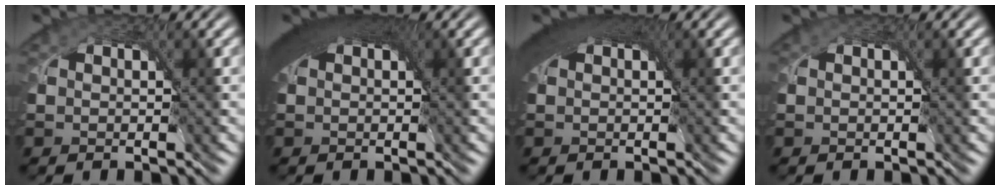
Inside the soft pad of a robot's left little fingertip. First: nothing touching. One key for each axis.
{"total": 7.3, "fx": 3.0, "fy": 3.6, "fz": 5.6, "tx": -0.090, "ty": 0.017, "tz": 0.032}
{"total": 6.7, "fx": 2.9, "fy": 3.3, "fz": 5.0, "tx": -0.085, "ty": 0.015, "tz": 0.033}
{"total": 0.0}